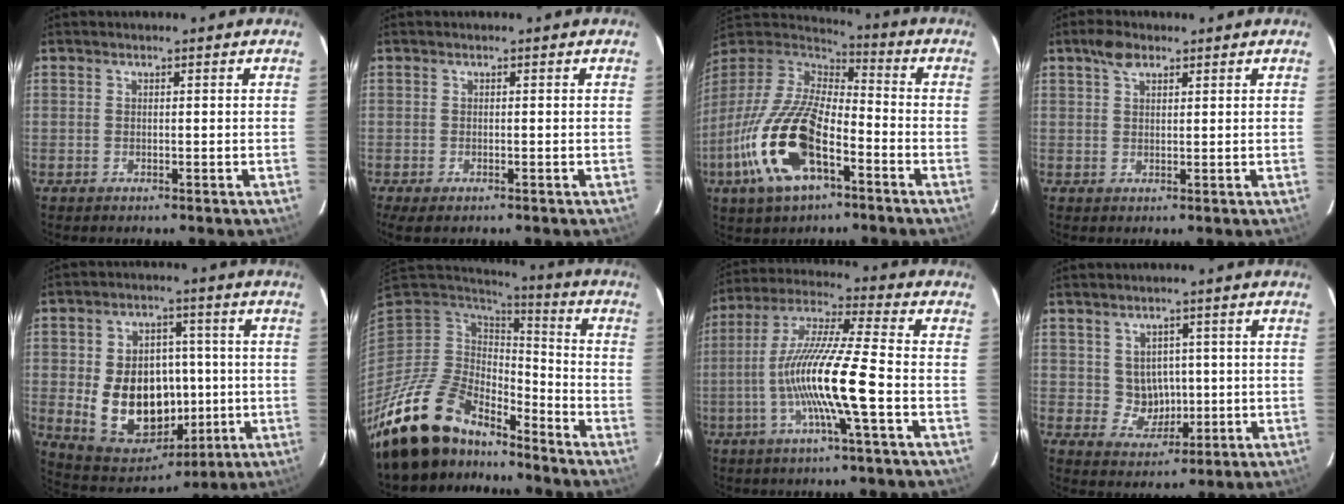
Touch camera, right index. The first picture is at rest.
{"total": 2.5, "force": [-1.5, 0.7, 1.9], "torque": [-0.039, -0.009, -0.022]}
{"total": 21.2, "force": [-9.1, 9.3, 16.8], "torque": [-0.350, -0.038, -0.174]}
{"total": 3.5, "force": [2.2, 1.8, 2.1], "torque": [-0.037, 0.011, 0.041]}
{"total": 17.5, "force": [-1.9, 13.4, 11.1], "torque": [-0.236, 0.015, 0.000]}
{"total": 19.2, "force": [-15.7, 7.7, 8.0], "torque": [-0.172, -0.015, -0.276]}
{"total": 15.1, "force": [-4.1, -0.1, 14.5], "torque": [-0.280, -0.001, -0.081]}
{"total": 5.3, "force": [0.5, 5.1, 1.6], "torque": [-0.033, 0.010, 0.024]}